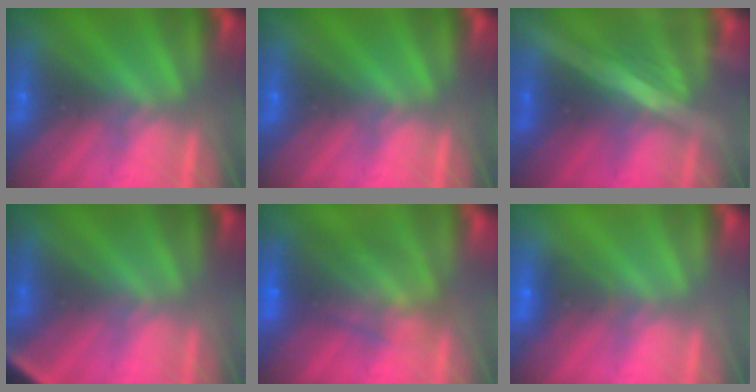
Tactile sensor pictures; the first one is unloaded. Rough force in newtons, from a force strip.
{"total": 0.0}
{"total": 1.2}
{"total": 2.8}
{"total": 5.6}
{"total": 1.8}